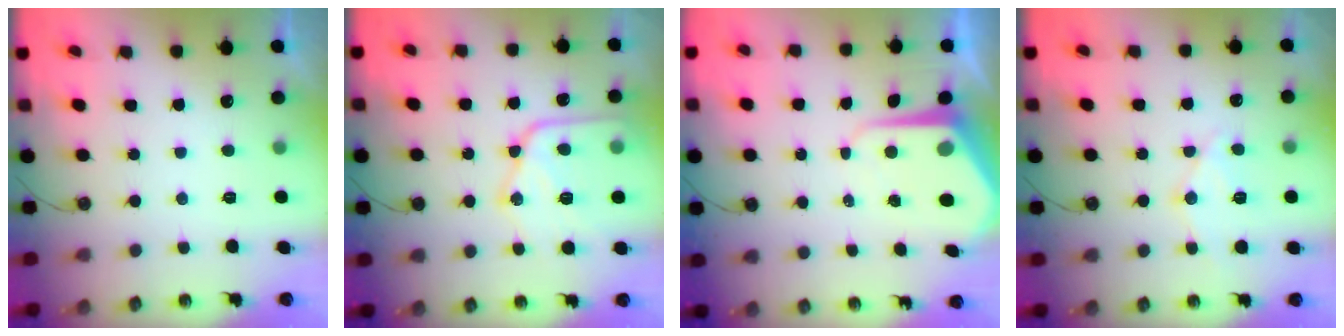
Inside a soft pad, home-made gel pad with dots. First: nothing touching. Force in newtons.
{"total": 16.0, "press": 15.9, "slide": 1.3}
{"total": 7.8, "press": 7.7, "slide": 0.7}
{"total": 12.2, "press": 12.1, "slide": 1.1}